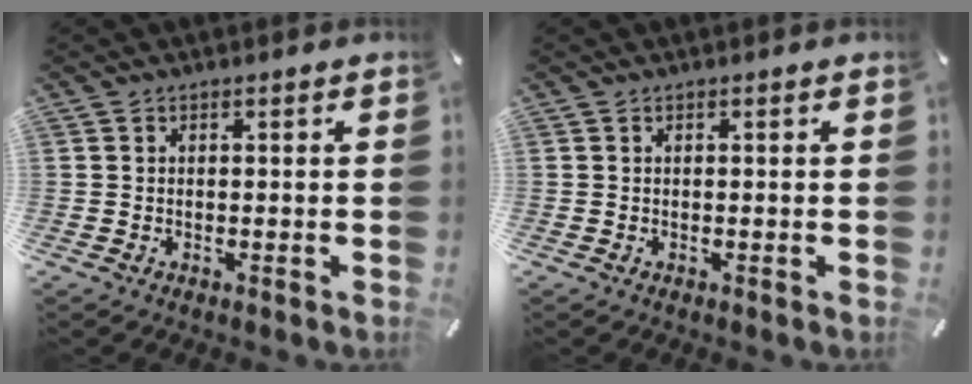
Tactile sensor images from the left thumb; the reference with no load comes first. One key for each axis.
{"total": 0.0}